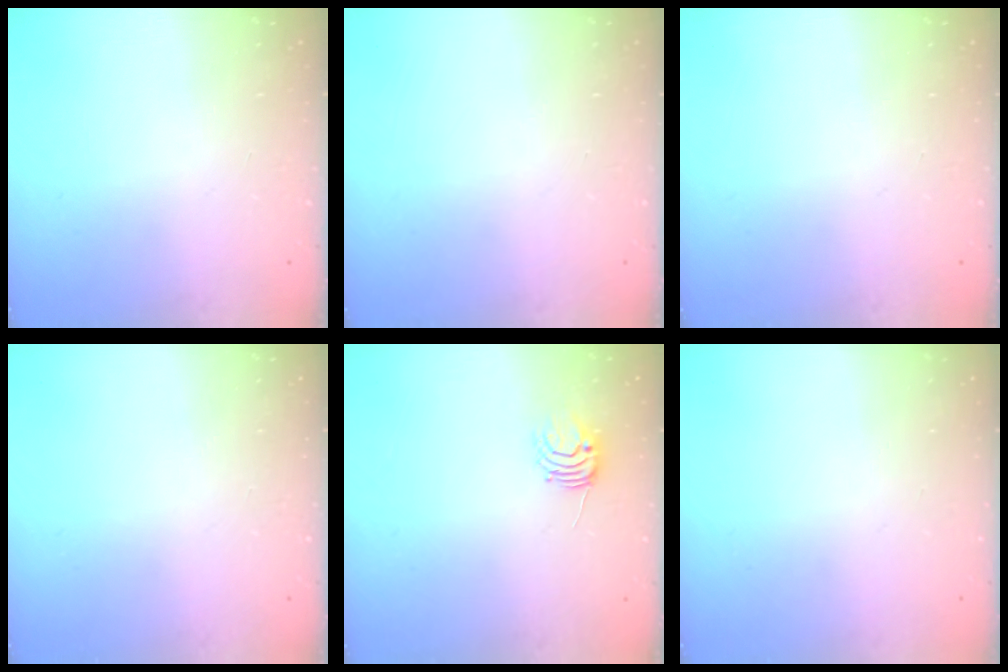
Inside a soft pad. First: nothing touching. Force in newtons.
{"total": 0.0}
{"total": 0.0}
{"total": 0.0}
{"total": 5.9, "press": 5.9, "slide": 0.5}
{"total": 0.0}